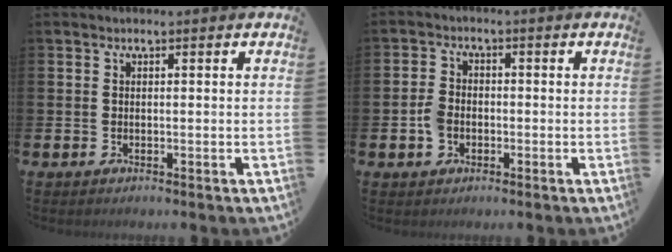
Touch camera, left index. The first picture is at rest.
{"total": 3.1, "force": [-0.9, 2.5, 1.7], "torque": [-0.032, 0.008, -0.017]}